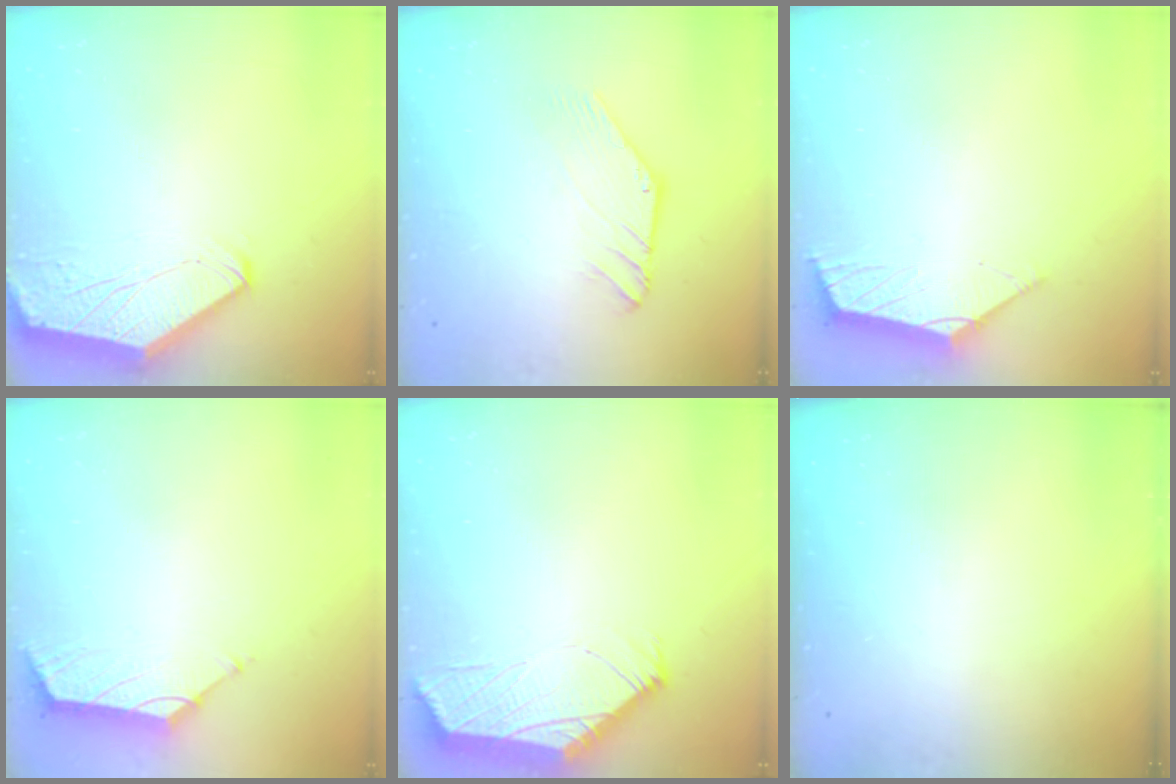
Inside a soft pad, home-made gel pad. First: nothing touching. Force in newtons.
{"total": 1.2, "press": 1.2, "slide": 0.1}
{"total": 2.9, "press": 2.8, "slide": 0.6}
{"total": 1.5, "press": 1.4, "slide": 0.6}
{"total": 1.8, "press": 1.8, "slide": 0.2}
{"total": 0.0}